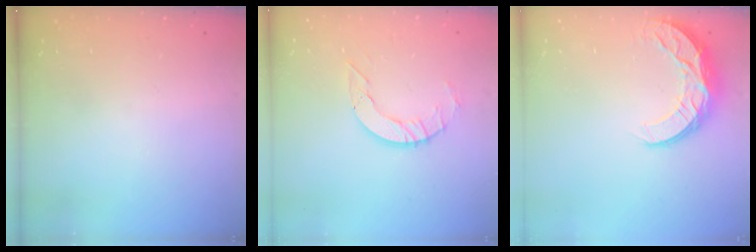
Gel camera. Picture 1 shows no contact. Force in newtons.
{"total": 7.1, "press": 7.0, "slide": 0.7}
{"total": 10.1, "press": 10.1, "slide": 0.7}